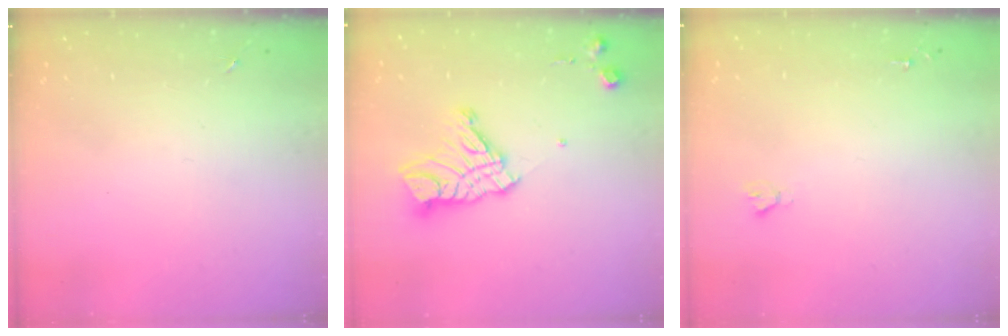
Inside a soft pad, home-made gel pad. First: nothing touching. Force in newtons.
{"total": 14.5, "press": 14.5, "slide": 1.3}
{"total": 1.9, "press": 1.9, "slide": 0.2}